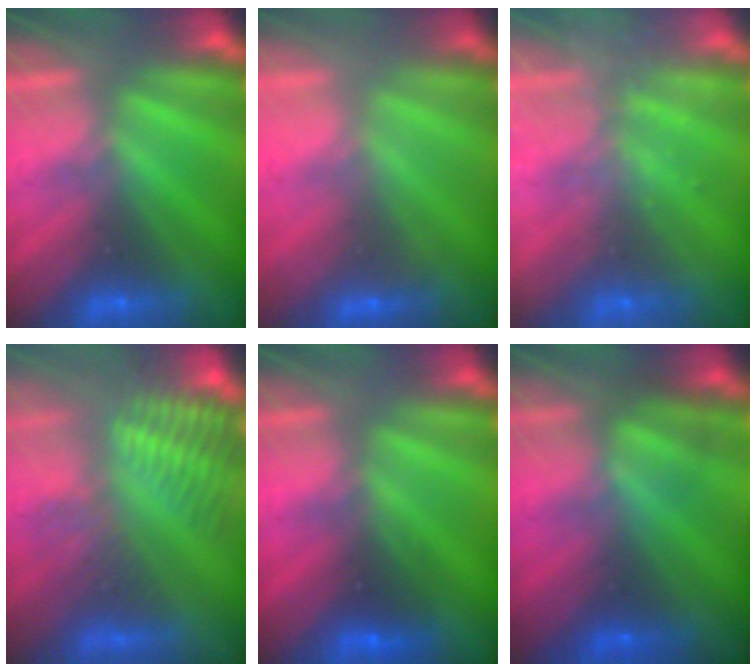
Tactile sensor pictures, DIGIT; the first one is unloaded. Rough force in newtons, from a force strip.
{"total": 2.3}
{"total": 1.5}
{"total": 3.8}
{"total": 2.7}
{"total": 4.7}